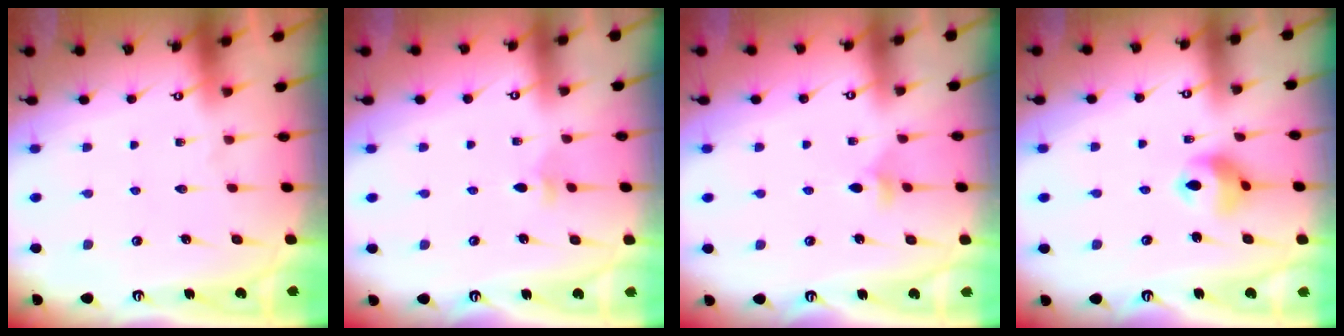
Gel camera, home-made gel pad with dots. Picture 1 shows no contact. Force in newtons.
{"total": 3.4, "press": 3.3, "slide": 0.9}
{"total": 3.5, "press": 3.3, "slide": 0.9}
{"total": 8.2, "press": 8.2, "slide": 0.6}